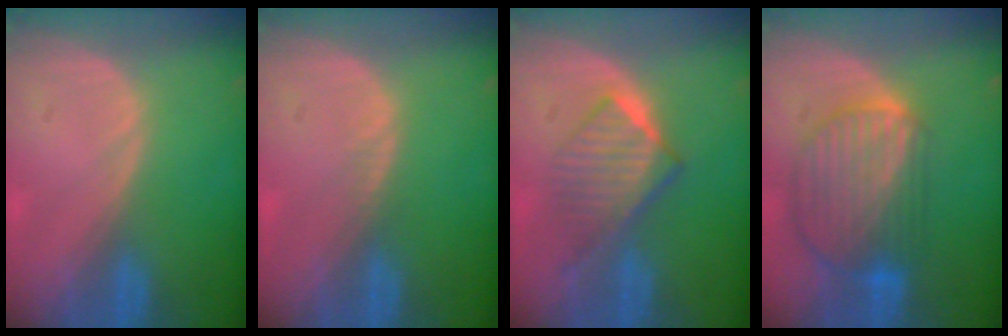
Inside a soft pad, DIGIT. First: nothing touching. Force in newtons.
{"total": 0.5, "press": 0.5, "slide": 0.1}
{"total": 6.6, "press": 6.2, "slide": 2.4}
{"total": 9.9, "press": 8.4, "slide": 5.2}